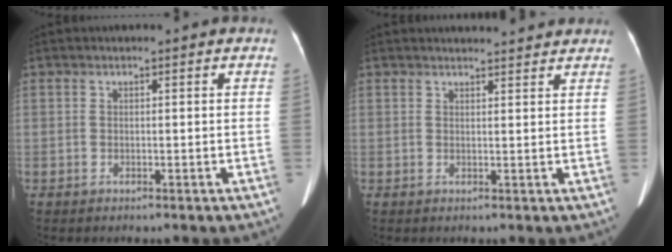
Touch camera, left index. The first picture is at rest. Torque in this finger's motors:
{"motor_torque": [-0.05, -0.62, 0.04, 0.01]}